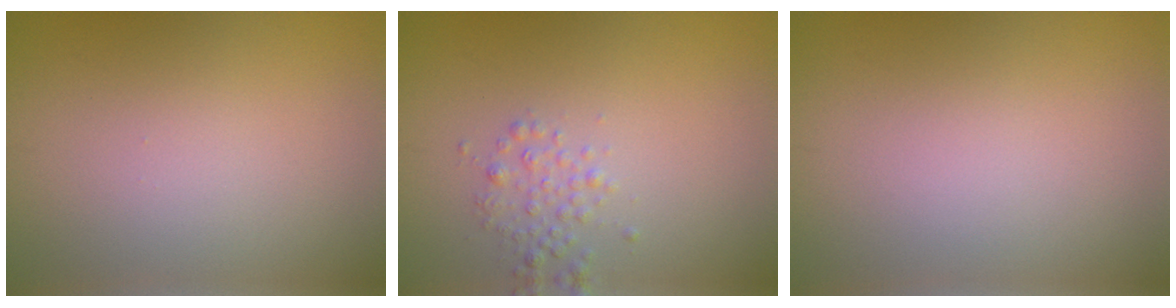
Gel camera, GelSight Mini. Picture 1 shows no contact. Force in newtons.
{"total": 1.7, "press": 1.7, "slide": 0.0}
{"total": 0.0}